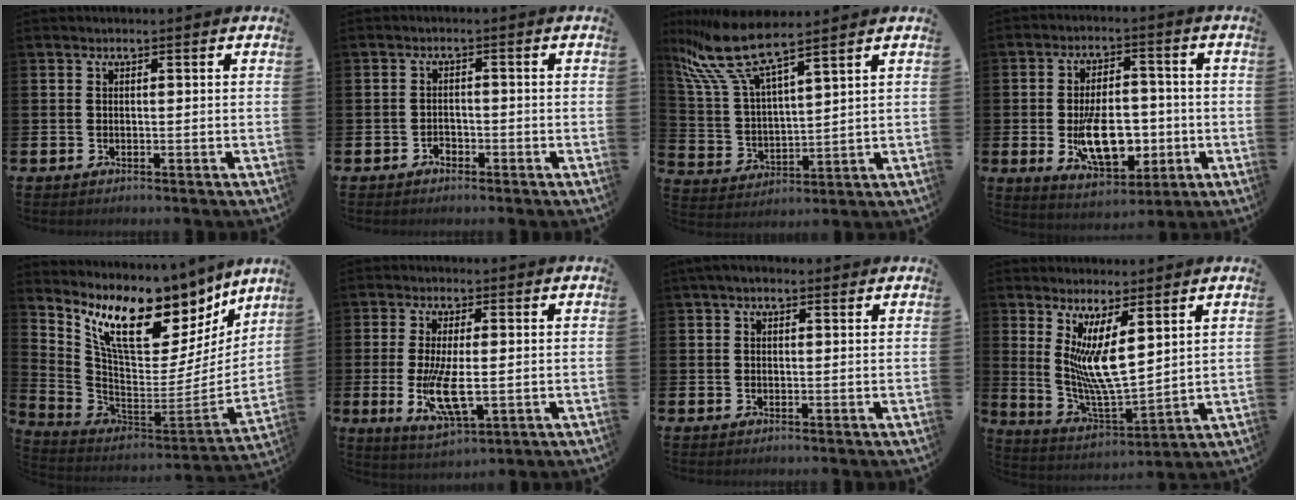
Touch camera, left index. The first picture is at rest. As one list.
[{"total": 1.4, "force": [-1.1, 0.9, 0.3], "torque": [-0.013, 0.003, -0.022]}, {"total": 9.4, "force": [8.2, 1.1, 4.6], "torque": [-0.128, -0.036, 0.145]}, {"total": 9.5, "force": [-1.9, 5.4, 7.6], "torque": [-0.120, 0.005, -0.034]}, {"total": 10.8, "force": [8.2, 4.4, 5.6], "torque": [-0.144, -0.069, 0.143]}, {"total": 8.0, "force": [-0.5, 2.9, 7.4], "torque": [-0.137, -0.012, -0.008]}, {"total": 1.4, "force": [0.6, 0.8, 1.0], "torque": [-0.019, 0.008, 0.010]}, {"total": 7.9, "force": [3.8, 1.7, 6.6], "torque": [-0.131, -0.027, 0.068]}]